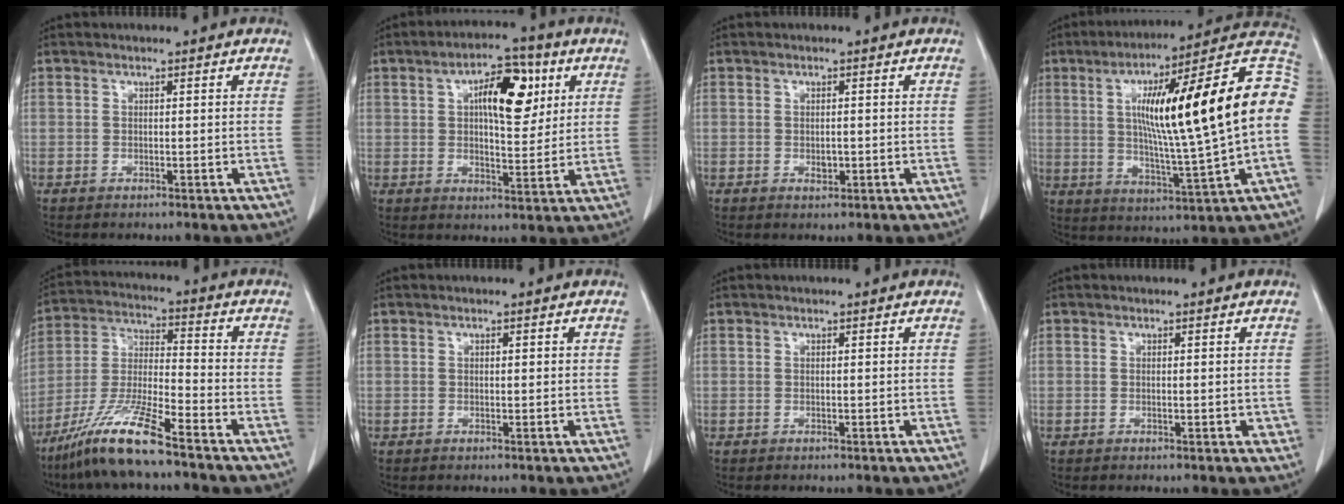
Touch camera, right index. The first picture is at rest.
{"total": 10.5, "force": [3.7, 4.2, 8.9], "torque": [-0.138, 0.020, 0.058]}
{"total": 1.3, "force": [-0.2, 0.8, 1.0], "torque": [-0.018, 0.000, 0.002]}
{"total": 25.6, "force": [2.2, 1.4, 25.5], "torque": [-0.326, 0.038, 0.026]}
{"total": 12.0, "force": [-8.6, 0.3, 8.4], "torque": [-0.175, -0.026, -0.170]}
{"total": 0.8, "force": [0.2, 0.3, 0.7], "torque": [-0.010, 0.001, 0.002]}
{"total": 0.0}
{"total": 1.3, "force": [0.0, 0.6, 1.2], "torque": [-0.015, -0.001, 0.004]}